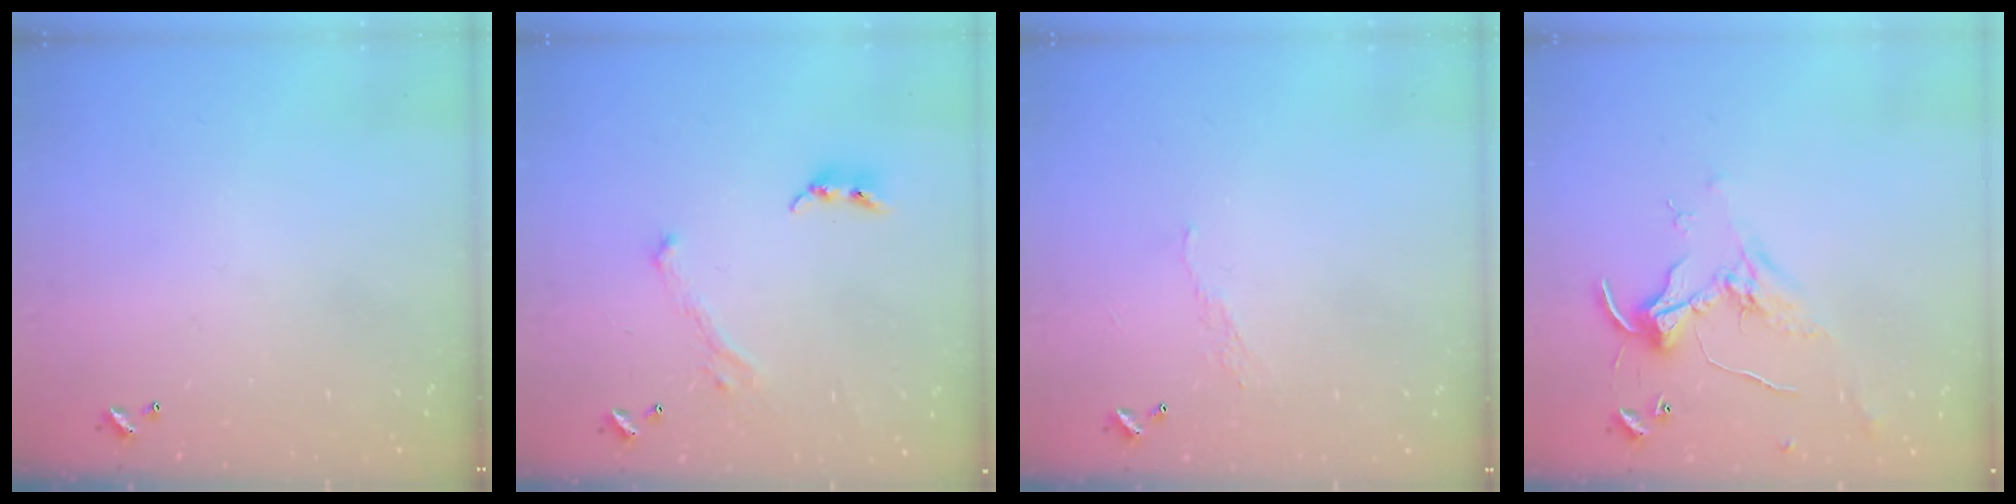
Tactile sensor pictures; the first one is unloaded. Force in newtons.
{"total": 2.6, "press": 2.4, "slide": 1.0}
{"total": 3.6, "press": 3.5, "slide": 0.7}
{"total": 1.6, "press": 1.5, "slide": 0.5}